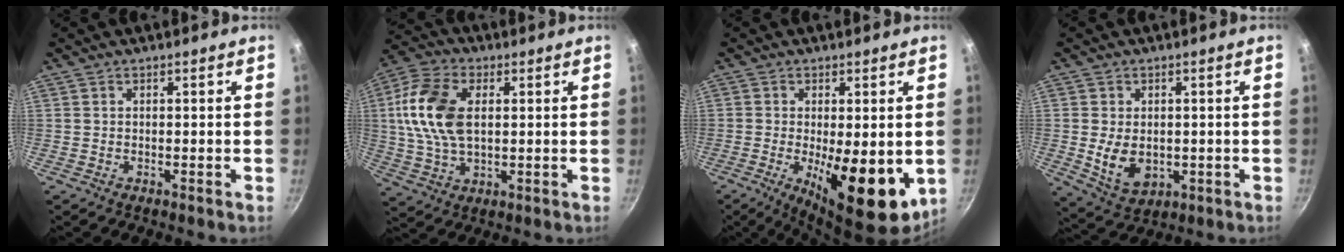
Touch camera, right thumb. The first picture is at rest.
{"total": 14.3, "force": [2.2, 8.7, 11.2], "torque": [-0.209, 0.007, 0.034]}
{"total": 13.9, "force": [-2.5, 5.2, 12.7], "torque": [-0.171, -0.013, -0.025]}
{"total": 8.0, "force": [-0.4, 5.7, 5.6], "torque": [-0.089, -0.011, 0.010]}